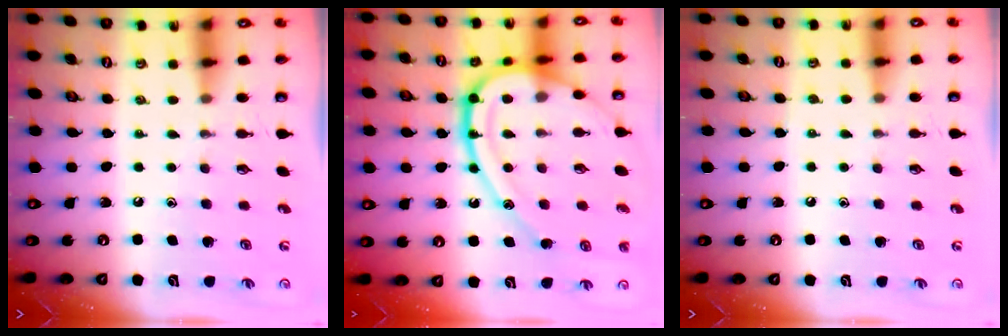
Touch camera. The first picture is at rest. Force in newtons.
{"total": 21.7, "press": 21.6, "slide": 1.7}
{"total": 4.1, "press": 4.1, "slide": 0.4}